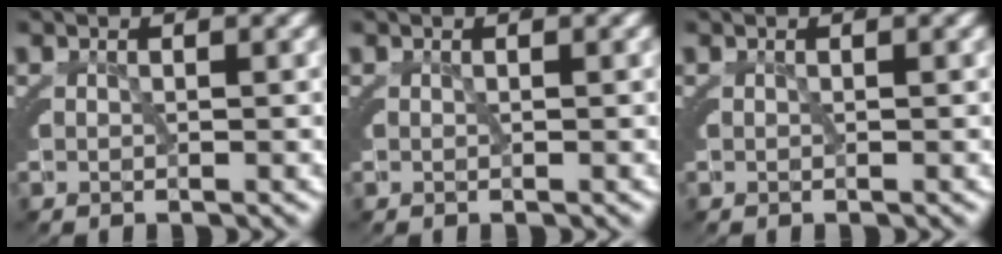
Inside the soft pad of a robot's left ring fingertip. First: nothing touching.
{"total": 0.0}
{"total": 0.0}